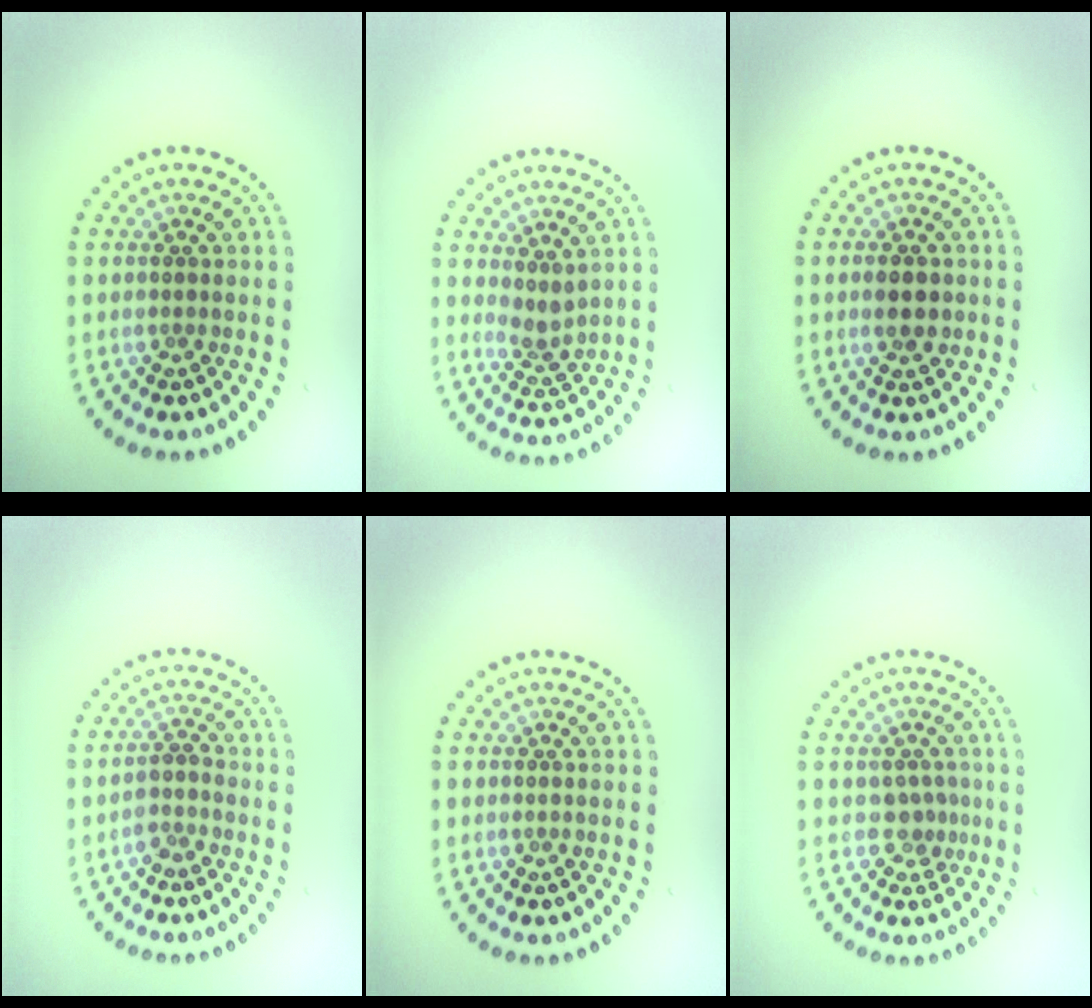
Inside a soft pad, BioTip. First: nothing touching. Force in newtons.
{"total": 2.0, "press": 1.5, "slide": 1.3}
{"total": 2.1, "press": 2.1, "slide": 0.1}
{"total": 1.5, "press": 1.2, "slide": 1.0}
{"total": 0.0}
{"total": 1.5, "press": 1.2, "slide": 0.9}